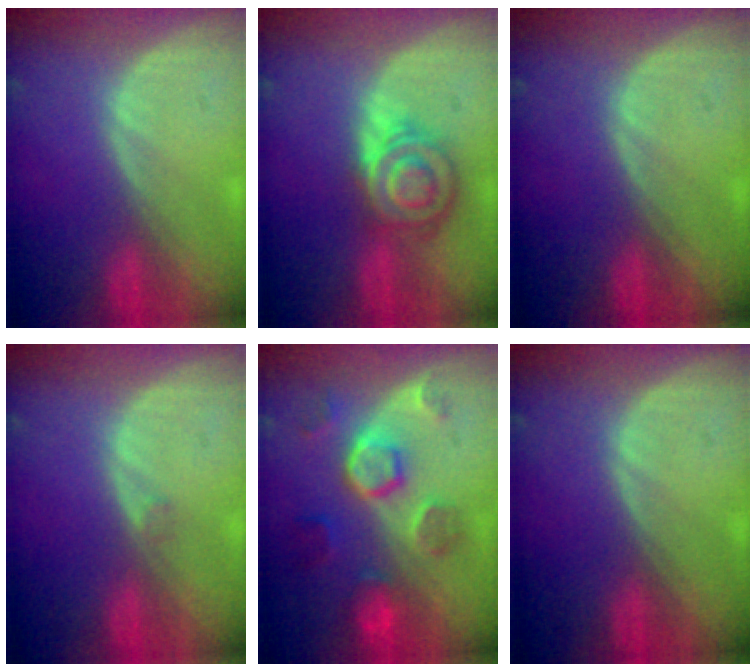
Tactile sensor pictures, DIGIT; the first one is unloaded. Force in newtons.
{"total": 6.7, "press": 6.7, "slide": 0.1}
{"total": 0.0}
{"total": 0.5, "press": 0.5, "slide": 0.1}
{"total": 8.6, "press": 7.7, "slide": 4.0}
{"total": 0.0}